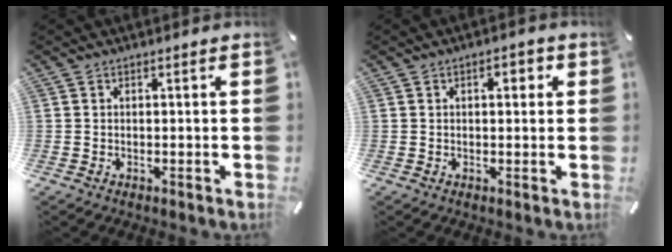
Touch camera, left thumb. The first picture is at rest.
{"total": 2.7, "force": [0.7, 1.5, 2.2], "torque": [-0.030, 0.004, 0.004]}